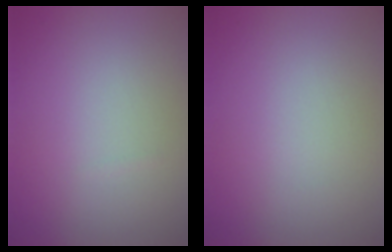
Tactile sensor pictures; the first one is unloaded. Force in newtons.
{"total": 0.0}